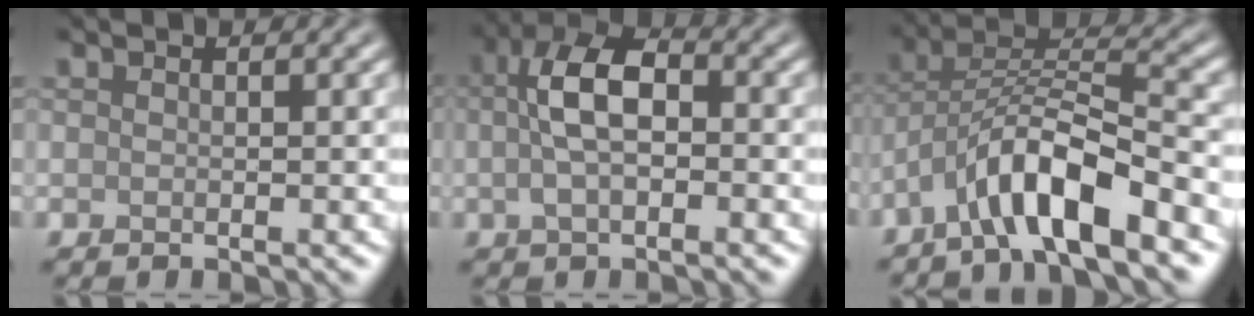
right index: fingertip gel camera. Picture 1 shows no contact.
{"total": 5.6, "force": [-0.1, 2.8, 4.9], "torque": [-0.097, 0.011, -0.009]}
{"total": 7.5, "force": [-4.6, 1.6, 5.8], "torque": [-0.103, 0.015, -0.086]}